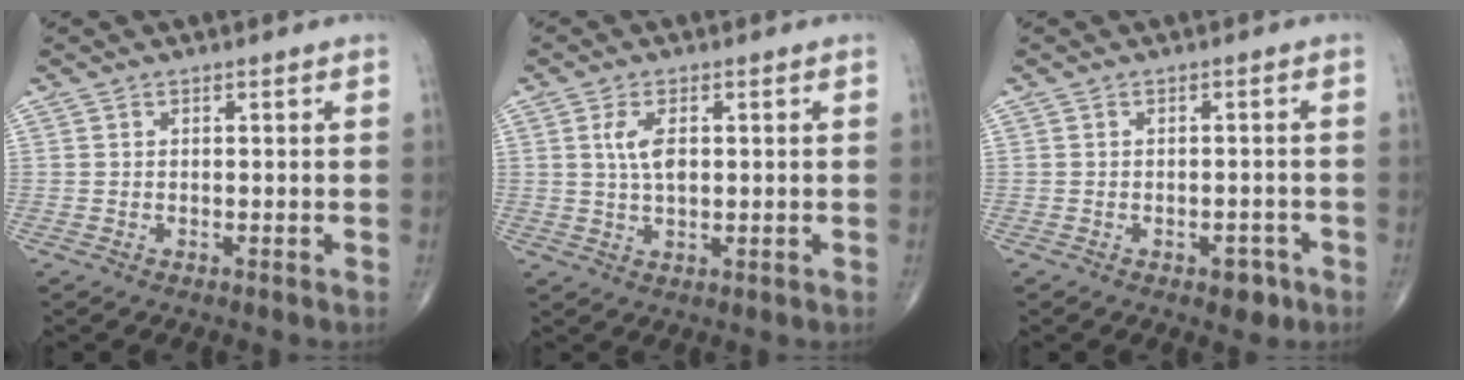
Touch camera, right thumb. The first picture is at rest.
{"total": 4.7, "force": [1.0, 2.3, 4.0], "torque": [-0.079, -0.004, 0.018]}
{"total": 3.2, "force": [-1.8, 1.8, 2.0], "torque": [-0.013, 0.011, -0.019]}